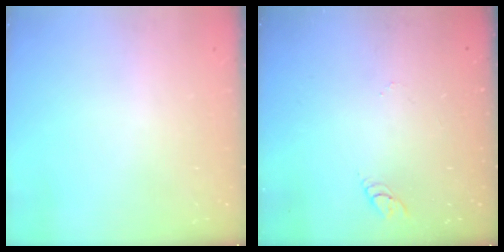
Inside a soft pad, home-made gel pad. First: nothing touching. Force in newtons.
{"total": 3.1, "press": 3.1, "slide": 0.3}